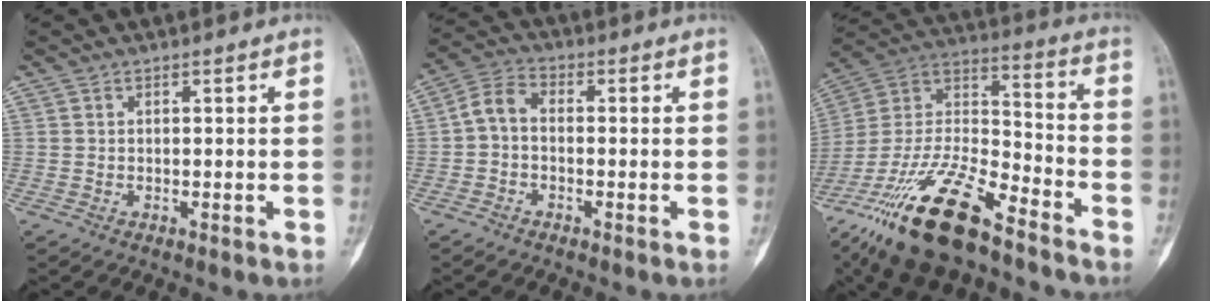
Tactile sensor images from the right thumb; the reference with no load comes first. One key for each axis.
{"total": 4.8, "fx": -0.7, "fy": 3.1, "fz": 3.6, "tx": -0.066, "ty": 0.019, "tz": -0.028}
{"total": 24.3, "fx": -16.6, "fy": 7.9, "fz": 16.0, "tx": -0.334, "ty": 0.049, "tz": -0.305}